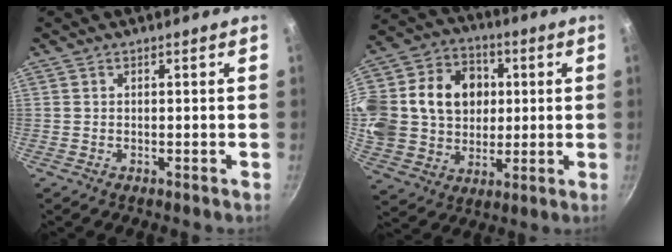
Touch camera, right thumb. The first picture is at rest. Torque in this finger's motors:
{"motor_torque": [1.84, 2.08, 0.26, -0.14, 0.19]}